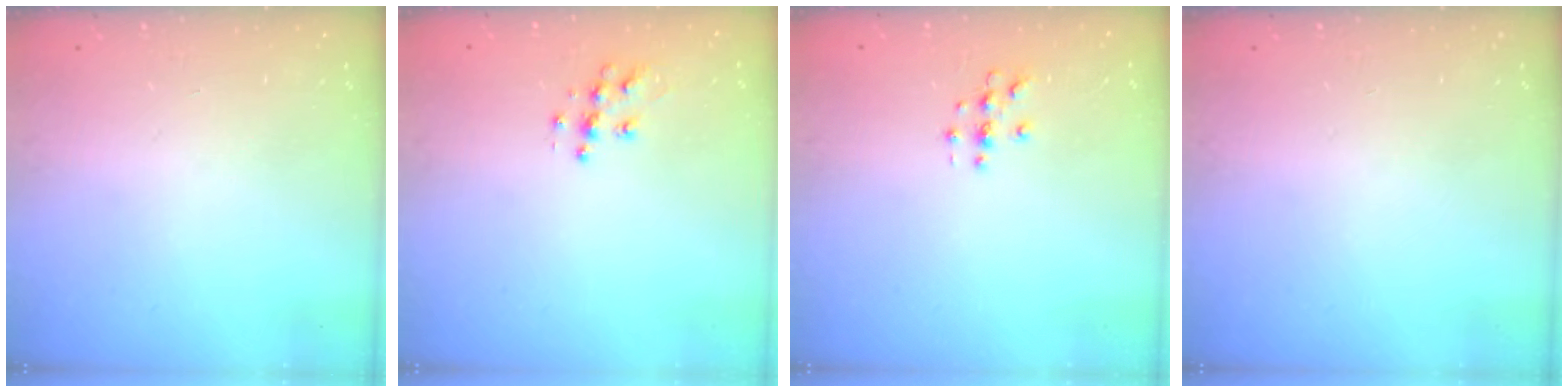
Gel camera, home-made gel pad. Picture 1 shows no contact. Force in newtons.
{"total": 8.0, "press": 8.0, "slide": 0.4}
{"total": 2.9, "press": 2.9, "slide": 0.3}
{"total": 0.0}